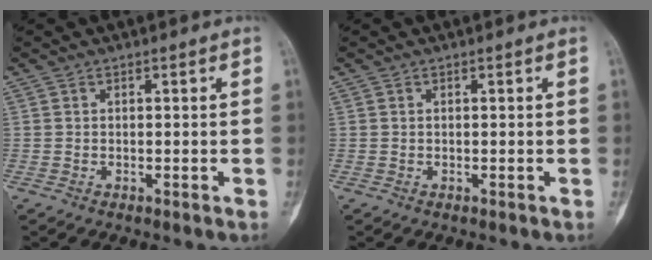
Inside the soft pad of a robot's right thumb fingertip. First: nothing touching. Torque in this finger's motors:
{"motor_torque": [0.40, -0.17, 0.34, 0.15, 0.07]}